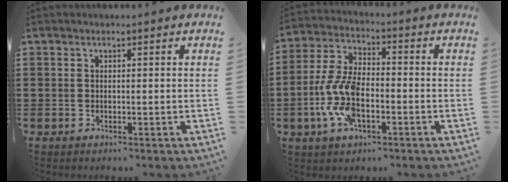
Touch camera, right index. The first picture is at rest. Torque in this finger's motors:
{"motor_torque": [2.14, 0.00, 1.05, 0.21]}